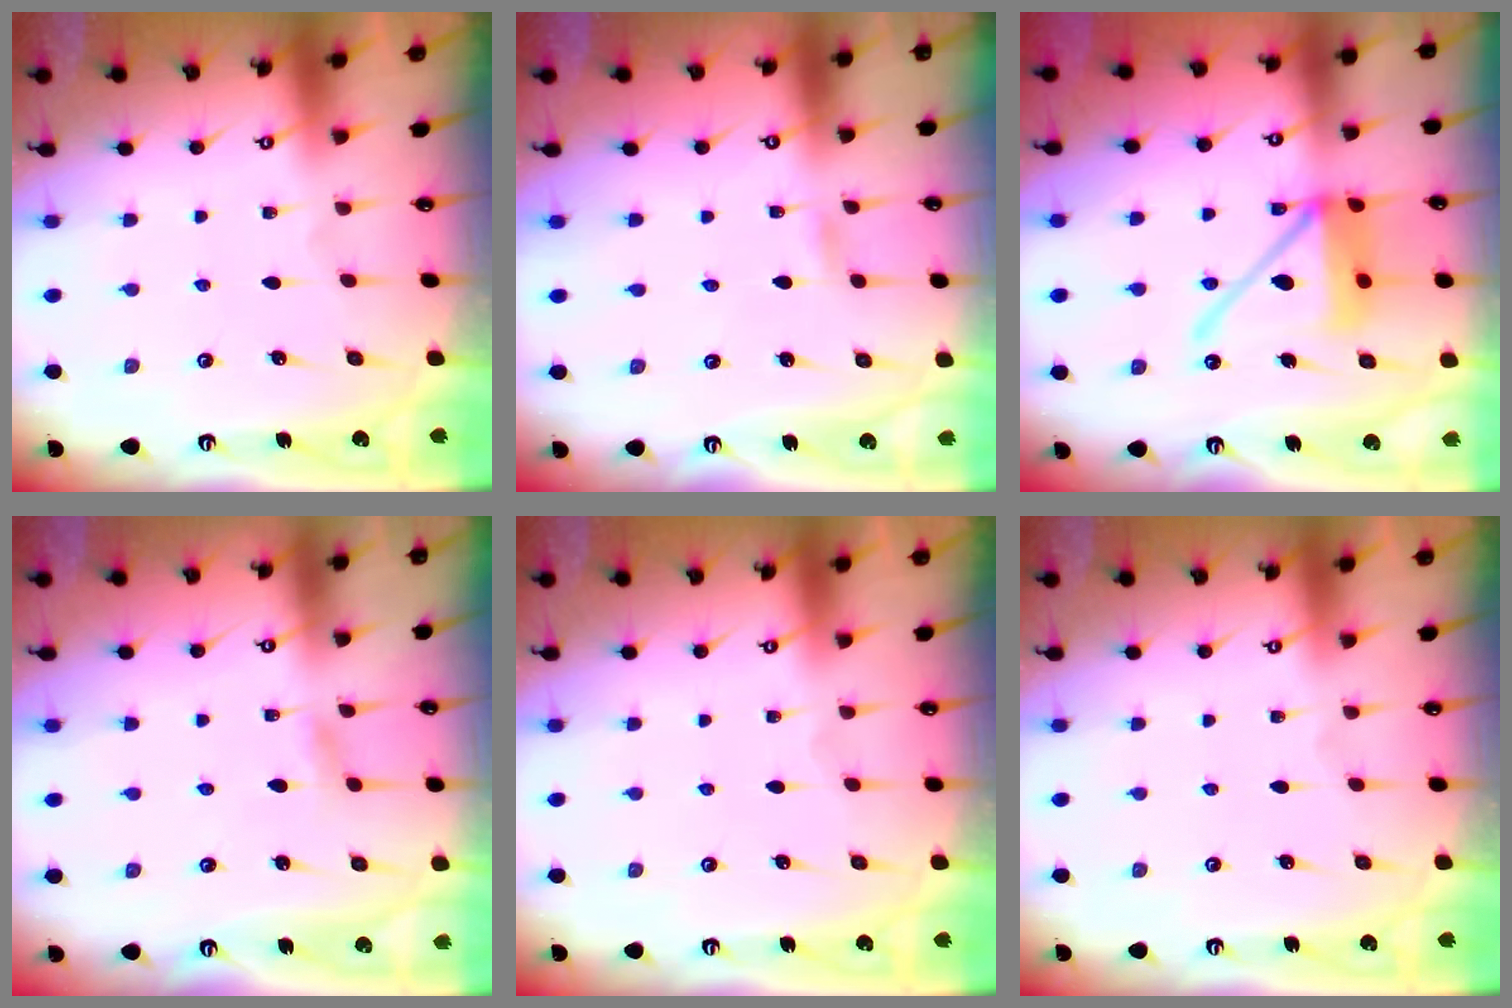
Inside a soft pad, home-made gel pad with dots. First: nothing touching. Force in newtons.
{"total": 1.7, "press": 1.7, "slide": 0.2}
{"total": 15.0, "press": 14.9, "slide": 1.8}
{"total": 3.2, "press": 3.2, "slide": 0.4}
{"total": 0.0}
{"total": 0.0}